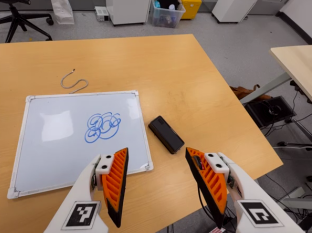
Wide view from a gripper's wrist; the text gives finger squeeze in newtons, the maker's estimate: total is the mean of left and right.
{"total": 0.0}